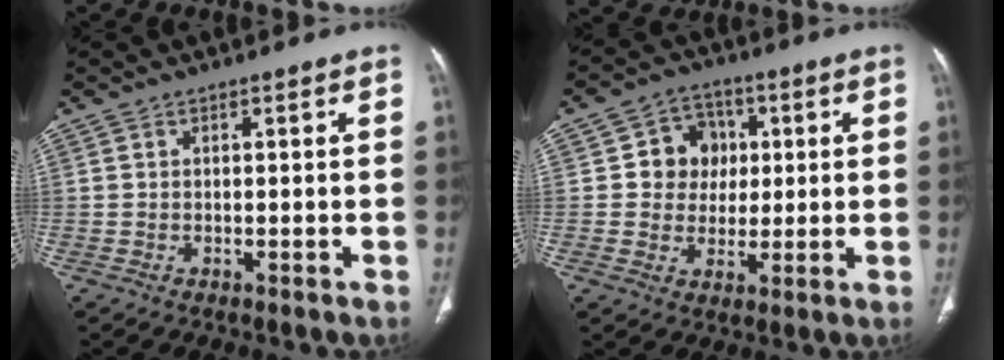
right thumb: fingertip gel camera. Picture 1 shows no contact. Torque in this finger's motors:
{"motor_torque": [0.06, 0.76, 0.37, -0.04, 0.00]}